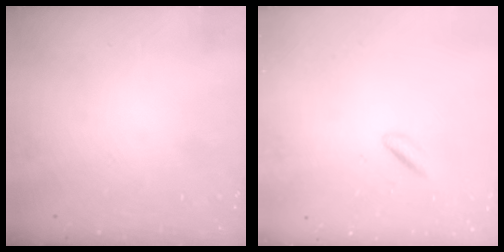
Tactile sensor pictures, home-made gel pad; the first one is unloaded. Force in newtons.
{"total": 1.0, "press": 0.7, "slide": 0.7}